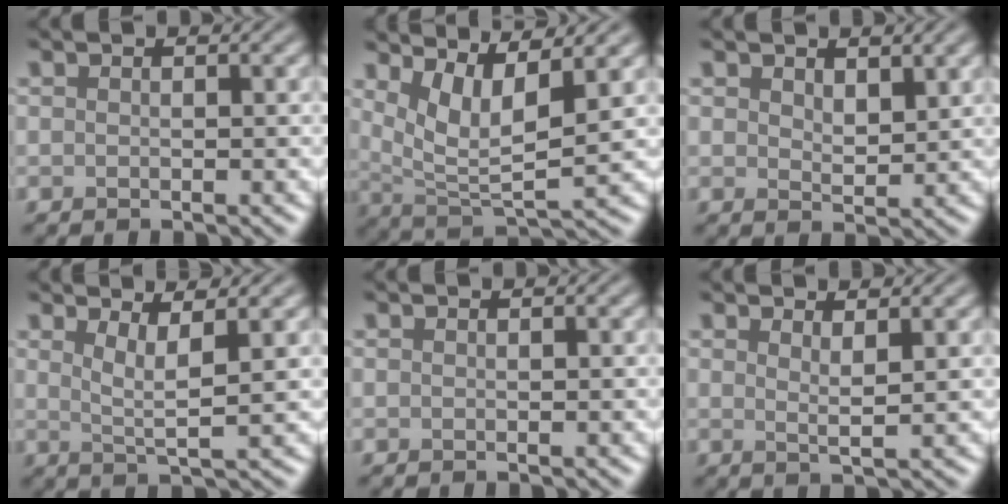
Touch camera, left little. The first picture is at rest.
{"total": 5.5, "force": [2.9, 1.5, 4.4], "torque": [-0.091, -0.008, 0.061]}
{"total": 2.5, "force": [1.4, 1.3, 1.6], "torque": [-0.030, -0.006, 0.029]}
{"total": 3.1, "force": [1.4, 0.5, 2.7], "torque": [-0.045, -0.007, 0.027]}
{"total": 0.0}
{"total": 1.9, "force": [1.2, 0.4, 1.4], "torque": [-0.021, -0.003, 0.016]}